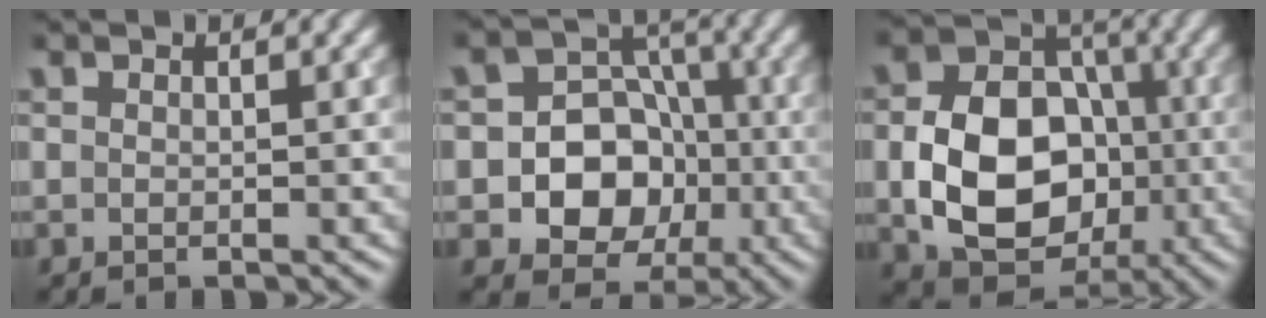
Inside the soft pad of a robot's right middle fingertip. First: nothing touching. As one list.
[{"total": 7.8, "force": [-1.9, 6.7, 3.5], "torque": [-0.035, 0.010, -0.057]}, {"total": 10.5, "force": [-1.8, 7.8, 6.8], "torque": [-0.123, -0.001, -0.033]}]